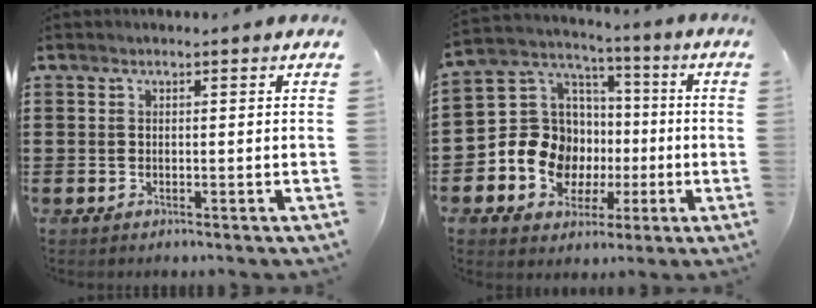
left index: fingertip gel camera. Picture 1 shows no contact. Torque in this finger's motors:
{"motor_torque": [1.37, 0.77, 0.75, 0.11]}